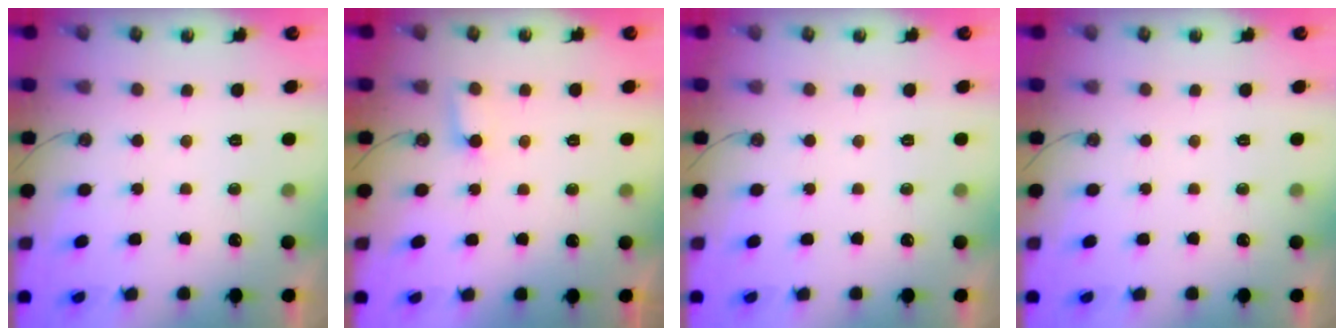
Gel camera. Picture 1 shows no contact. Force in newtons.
{"total": 4.6, "press": 4.6, "slide": 0.4}
{"total": 0.0}
{"total": 0.0}